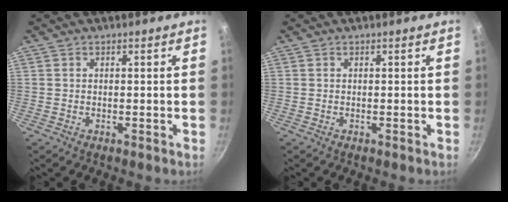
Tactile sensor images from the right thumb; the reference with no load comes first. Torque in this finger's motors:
{"motor_torque": [0.00, 0.00, 0.04, -0.03, 0.03]}